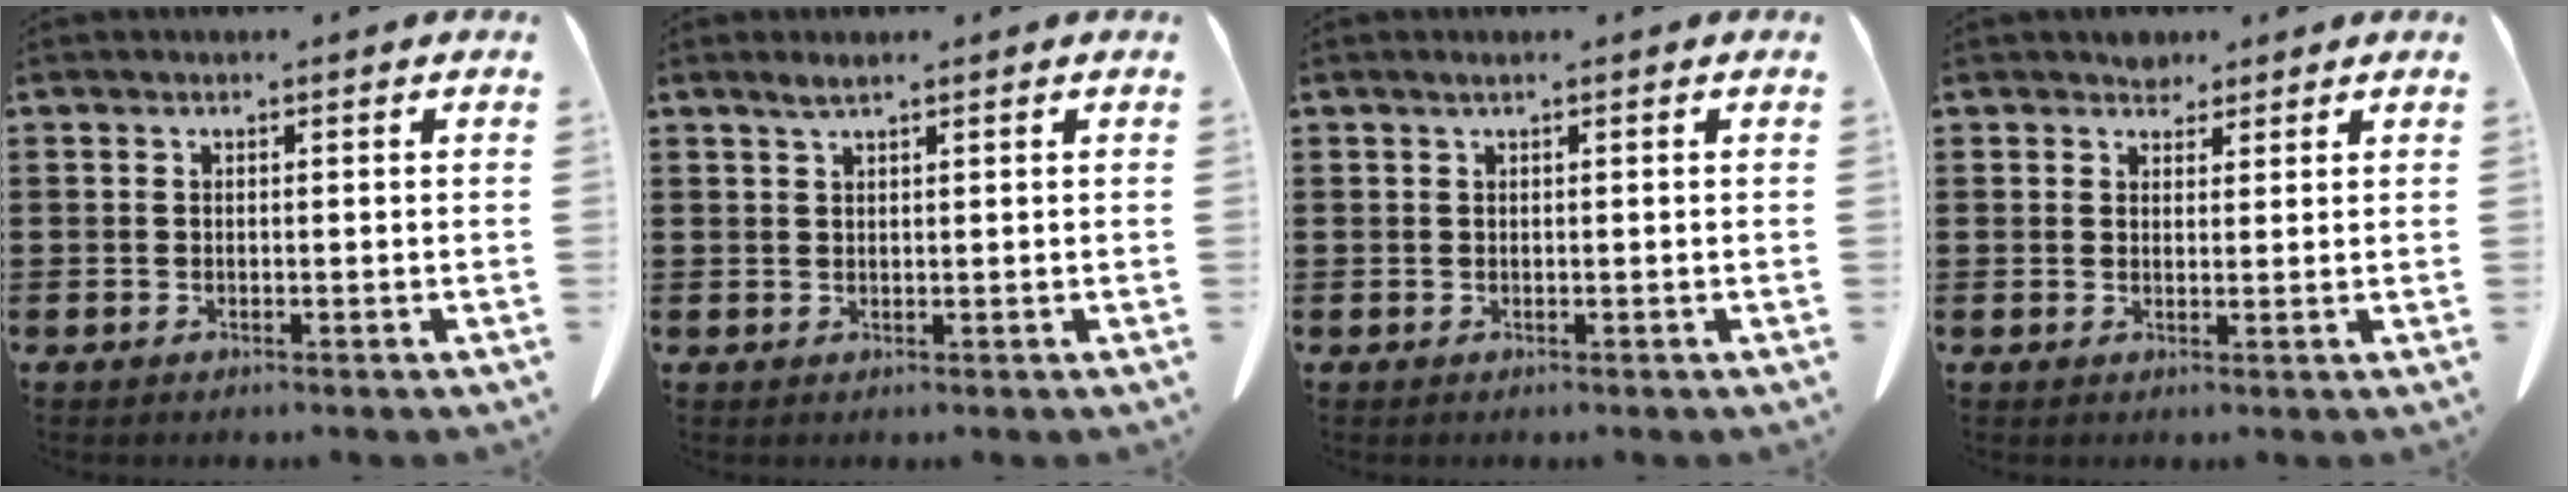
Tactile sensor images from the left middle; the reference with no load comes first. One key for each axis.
{"total": 1.7, "fx": 1.2, "fy": 0.1, "fz": 1.2, "tx": -0.024, "ty": -0.002, "tz": 0.023}
{"total": 0.7, "fx": 0.3, "fy": -0.1, "fz": 0.6, "tx": -0.010, "ty": -0.002, "tz": 0.007}
{"total": 2.3, "fx": 2.1, "fy": 0.9, "fz": 0.2, "tx": -0.002, "ty": 0.000, "tz": 0.041}